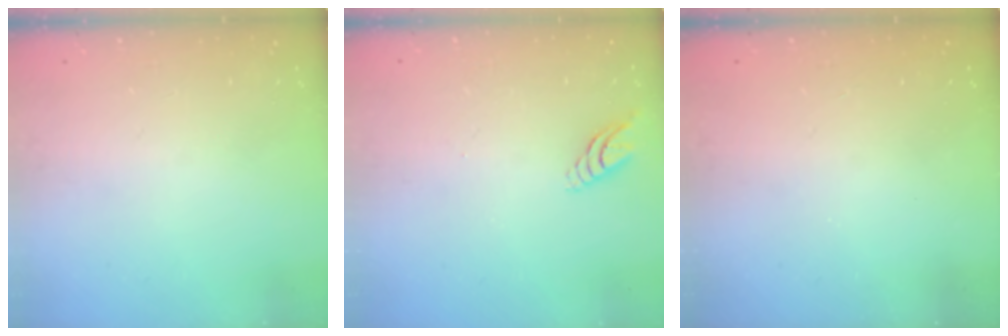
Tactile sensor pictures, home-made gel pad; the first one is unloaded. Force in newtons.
{"total": 4.9, "press": 4.9, "slide": 0.6}
{"total": 0.0}